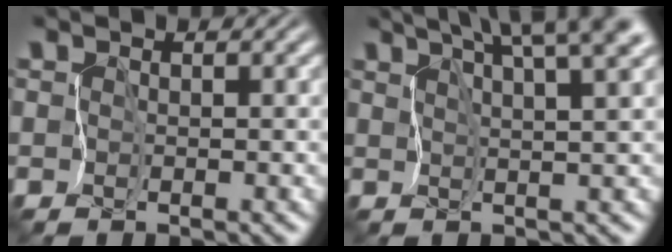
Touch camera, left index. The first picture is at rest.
{"total": 10.6, "force": [6.9, 3.2, 7.4], "torque": [-0.100, 0.036, 0.088]}